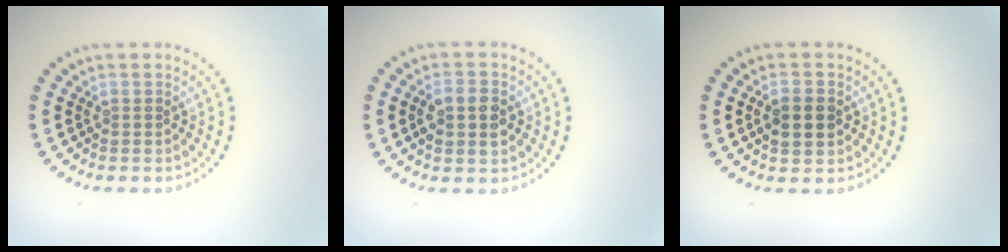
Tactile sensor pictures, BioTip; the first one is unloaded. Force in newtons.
{"total": 3.4, "press": 3.4, "slide": 0.2}
{"total": 2.9, "press": 2.9, "slide": 0.2}